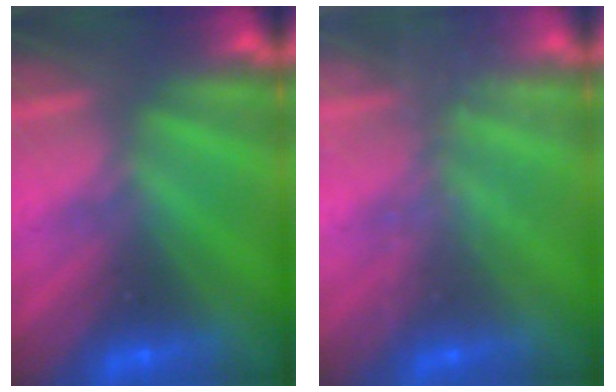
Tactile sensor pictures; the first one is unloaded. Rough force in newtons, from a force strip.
{"total": 1.8}